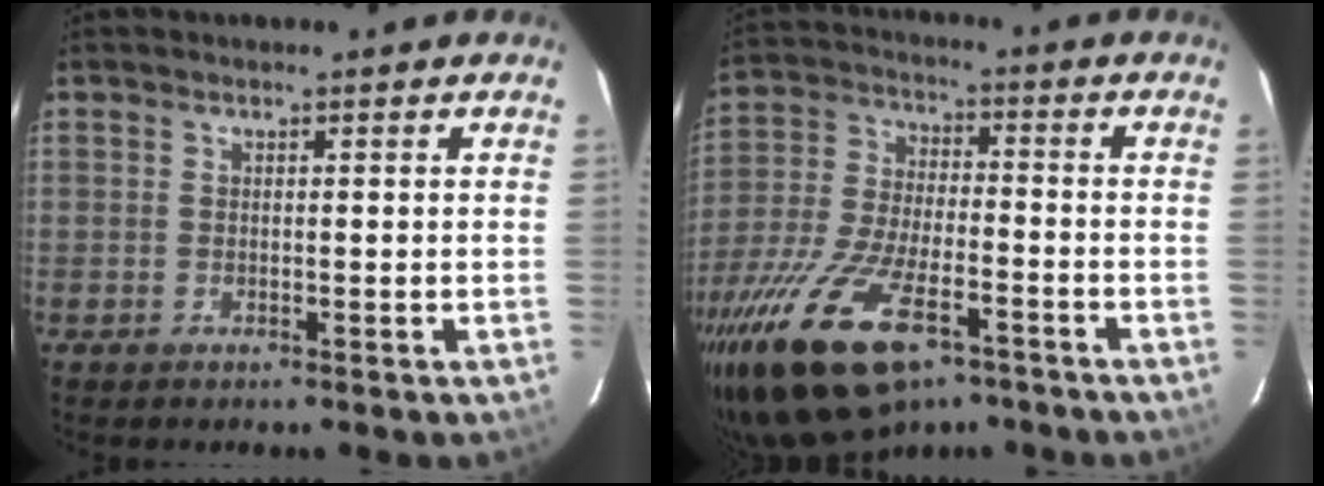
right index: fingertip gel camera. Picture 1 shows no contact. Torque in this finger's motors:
{"motor_torque": [1.91, -0.23, 1.05, 0.21]}